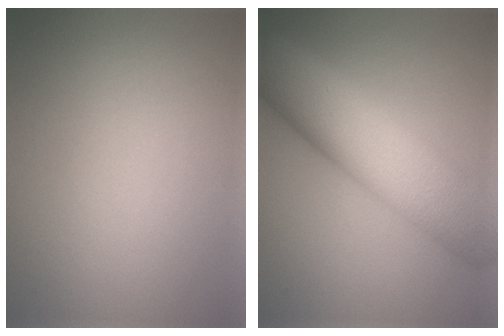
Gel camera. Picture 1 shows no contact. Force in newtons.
{"total": 11.8, "press": 11.8, "slide": 0.3}